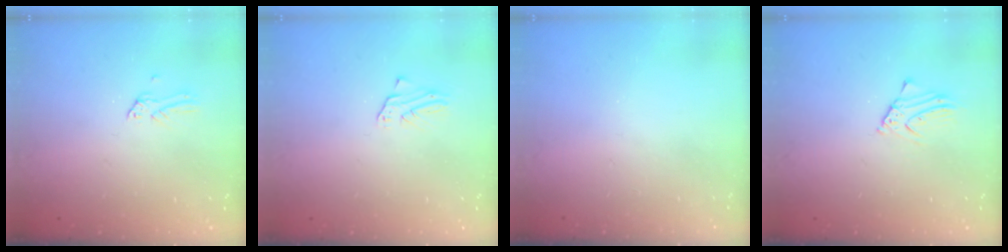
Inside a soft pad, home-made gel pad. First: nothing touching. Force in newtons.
{"total": 1.6, "press": 1.6, "slide": 0.2}
{"total": 0.0}
{"total": 2.4, "press": 2.4, "slide": 0.1}